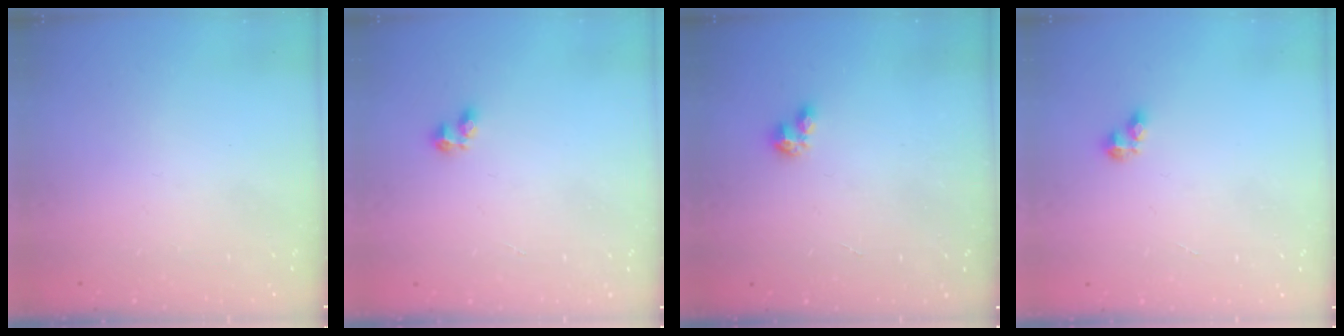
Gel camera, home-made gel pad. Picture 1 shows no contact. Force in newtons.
{"total": 2.2, "press": 2.1, "slide": 0.7}
{"total": 1.0, "press": 1.0, "slide": 0.1}
{"total": 3.0, "press": 2.9, "slide": 0.5}